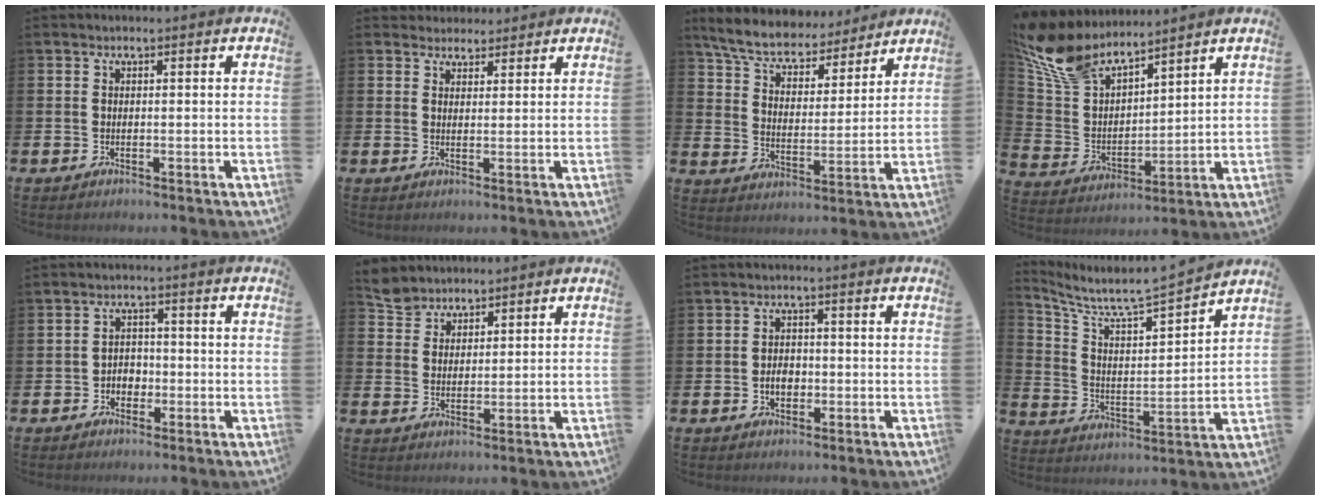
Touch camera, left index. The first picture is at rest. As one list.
[{"total": 3.0, "force": [2.7, 1.3, -0.2], "torque": [0.006, -0.011, 0.049]}, {"total": 7.5, "force": [7.0, 2.0, 1.9], "torque": [-0.075, -0.045, 0.124]}, {"total": 9.5, "force": [8.3, 3.5, 3.1], "torque": [-0.109, -0.043, 0.153]}, {"total": 2.5, "force": [-1.2, 2.0, 0.8], "torque": [-0.012, 0.003, -0.030]}, {"total": 4.2, "force": [4.0, 1.3, -0.2], "torque": [-0.012, -0.013, 0.076]}, {"total": 2.7, "force": [-0.6, 2.0, 1.7], "torque": [-0.017, -0.003, -0.018]}, {"total": 7.0, "force": [6.5, 0.2, 2.6], "torque": [-0.087, -0.057, 0.104]}]